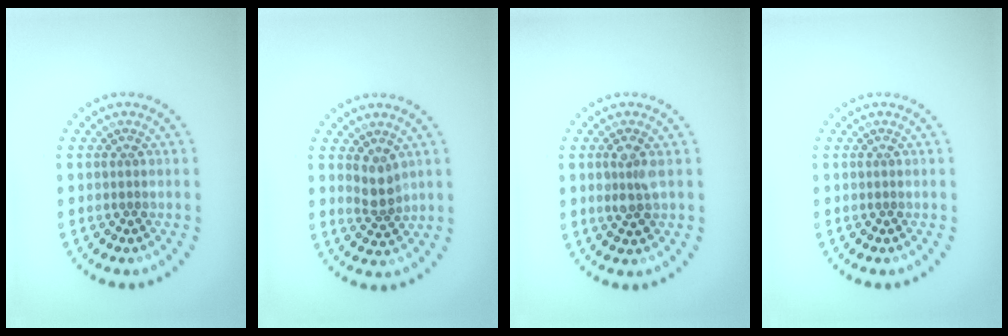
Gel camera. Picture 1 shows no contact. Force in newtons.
{"total": 2.1, "press": 1.7, "slide": 1.2}
{"total": 2.2, "press": 2.1, "slide": 0.4}
{"total": 0.0}